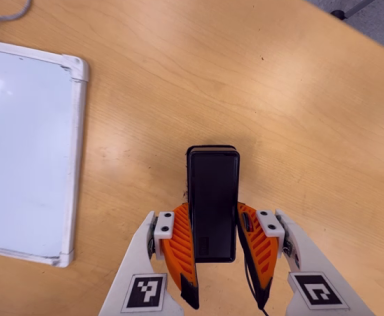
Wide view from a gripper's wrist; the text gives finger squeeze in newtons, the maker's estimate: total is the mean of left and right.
{"total": 5.0, "left": 3.4, "right": 6.5}